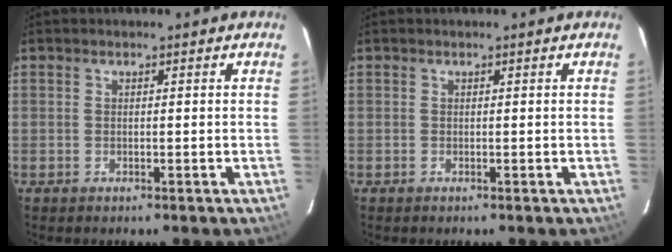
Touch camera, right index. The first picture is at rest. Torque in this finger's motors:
{"motor_torque": [-0.01, 0.03, -0.02, 0.01]}